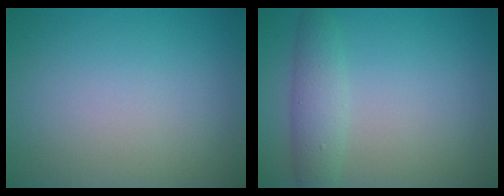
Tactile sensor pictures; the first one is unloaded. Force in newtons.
{"total": 2.8, "press": 2.8, "slide": 0.0}